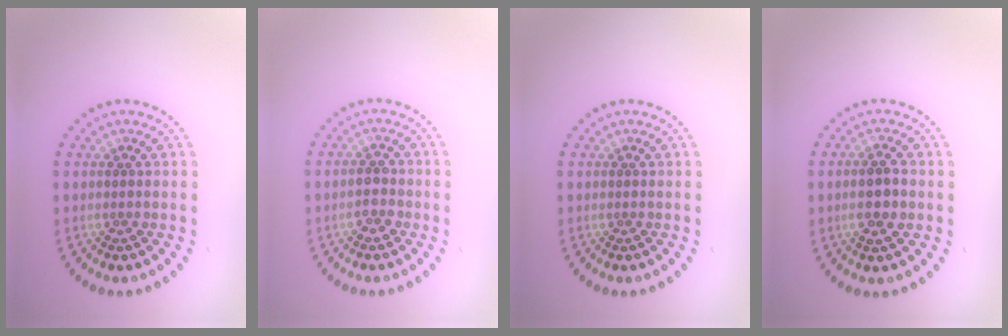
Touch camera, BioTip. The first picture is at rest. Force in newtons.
{"total": 1.8, "press": 1.8, "slide": 0.1}
{"total": 0.0}
{"total": 2.8, "press": 2.7, "slide": 0.6}